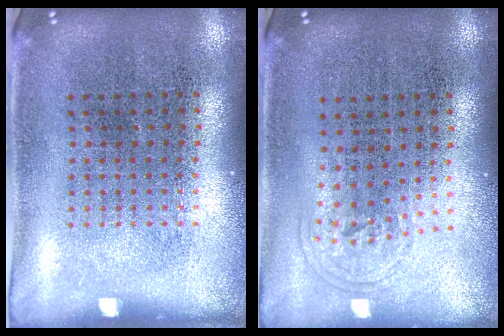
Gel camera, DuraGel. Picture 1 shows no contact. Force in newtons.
{"total": 0.8, "press": 0.6, "slide": 0.6}